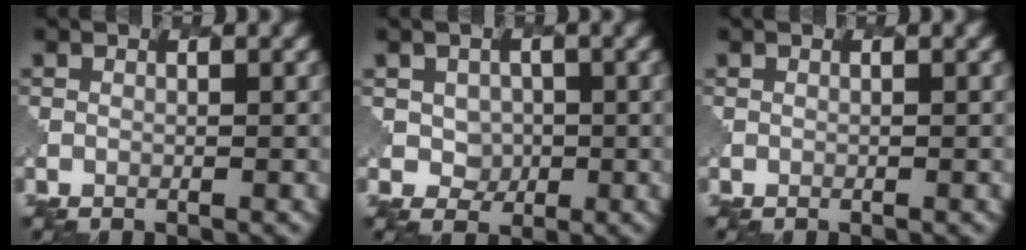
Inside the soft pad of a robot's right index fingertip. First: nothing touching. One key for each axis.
{"total": 2.4, "fx": 0.4, "fy": 2.2, "fz": 0.8, "tx": -0.015, "ty": -0.007, "tz": 0.008}
{"total": 0.0}